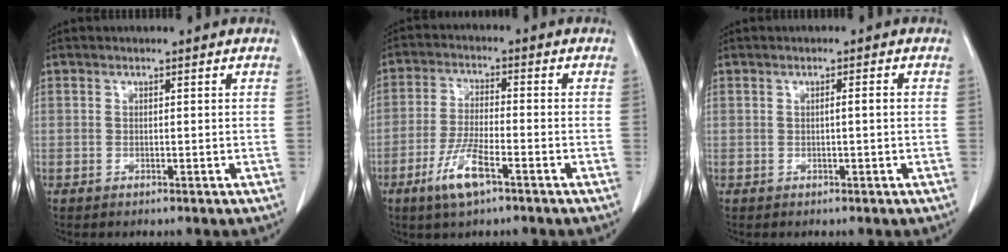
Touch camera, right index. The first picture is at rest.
{"total": 7.1, "force": [-4.0, 1.4, 5.7], "torque": [-0.121, -0.009, -0.075]}
{"total": 1.0, "force": [-0.1, 0.0, 1.0], "torque": [-0.017, 0.002, 0.000]}